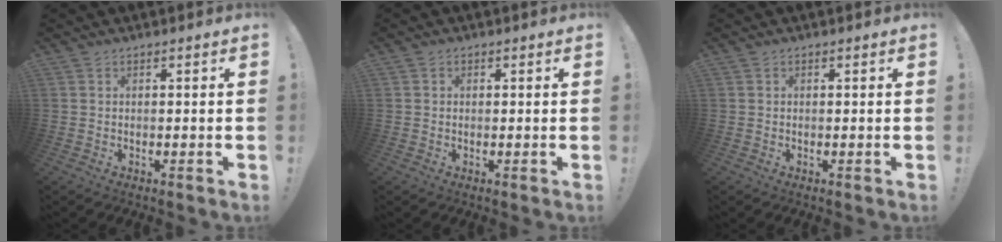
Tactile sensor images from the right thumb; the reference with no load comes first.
{"total": 0.7, "force": [0.0, 0.7, 0.1], "torque": [0.003, 0.000, -0.001]}
{"total": 0.0}